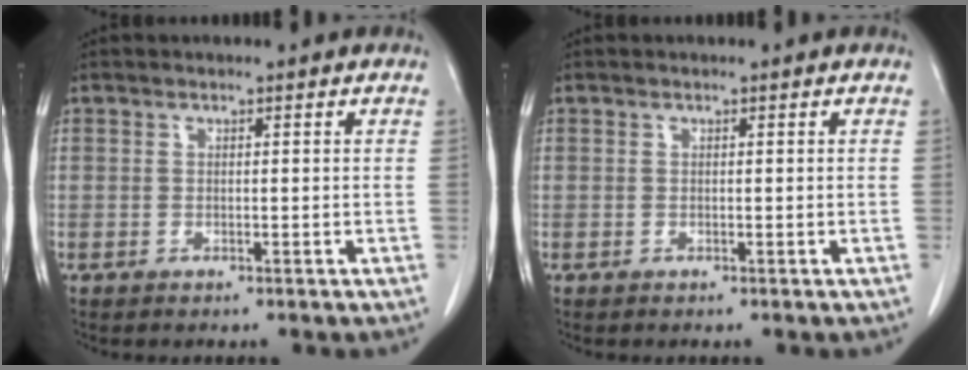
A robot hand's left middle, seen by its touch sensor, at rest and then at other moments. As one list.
[{"total": 0.0}]